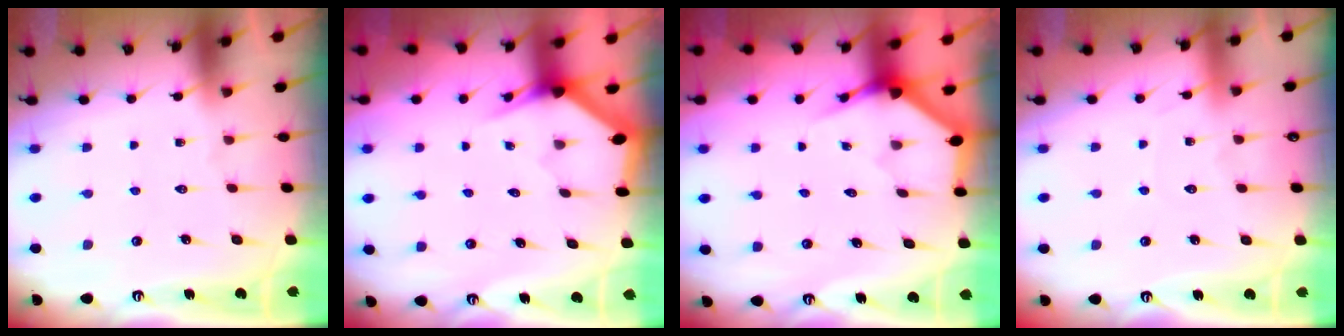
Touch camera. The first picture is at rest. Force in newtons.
{"total": 3.1, "press": 3.1, "slide": 0.0}
{"total": 3.6, "press": 3.6, "slide": 0.2}
{"total": 3.6, "press": 3.6, "slide": 0.5}